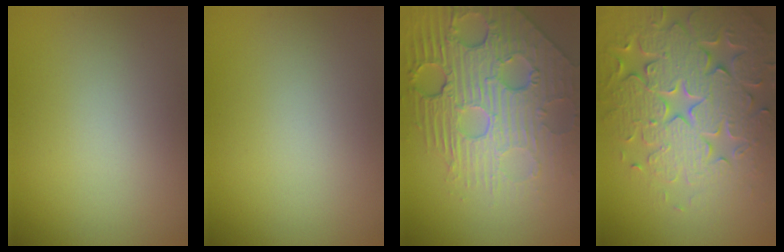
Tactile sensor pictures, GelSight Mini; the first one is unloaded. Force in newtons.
{"total": 0.0}
{"total": 8.5, "press": 6.0, "slide": 6.1}
{"total": 7.8, "press": 7.6, "slide": 1.6}